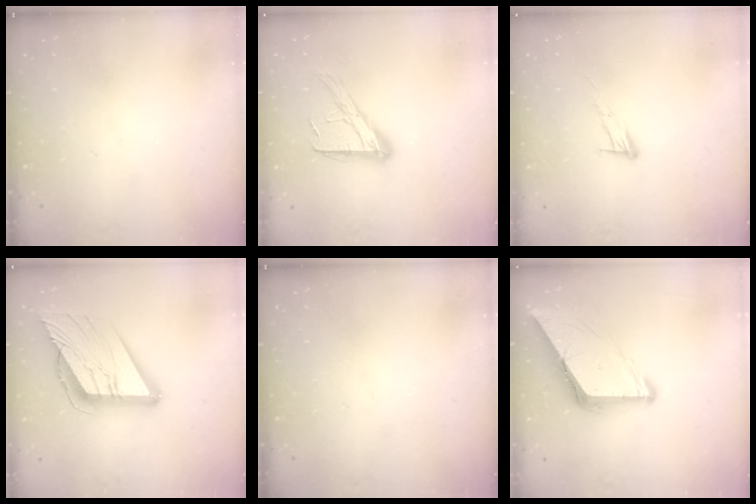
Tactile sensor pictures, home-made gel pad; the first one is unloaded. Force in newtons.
{"total": 13.9, "press": 13.9, "slide": 1.2}
{"total": 8.4, "press": 8.4, "slide": 0.4}
{"total": 24.5, "press": 24.3, "slide": 3.0}
{"total": 0.0}
{"total": 10.1, "press": 10.0, "slide": 1.1}